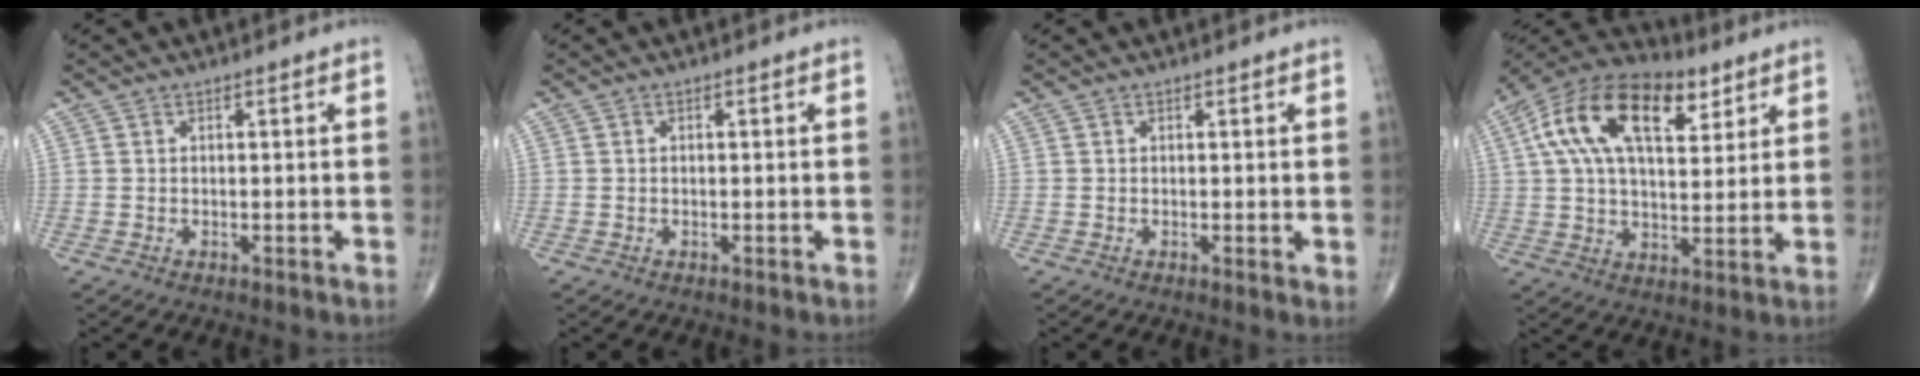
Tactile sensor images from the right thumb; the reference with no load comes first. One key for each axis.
{"total": 0.0}
{"total": 1.0, "fx": 0.3, "fy": 0.4, "fz": 0.9, "tx": -0.014, "ty": -0.005, "tz": 0.002}
{"total": 20.1, "fx": 7.9, "fy": 10.5, "fz": 15.2, "tx": -0.256, "ty": 0.004, "tz": 0.130}